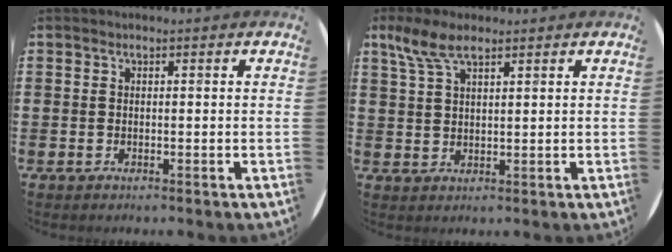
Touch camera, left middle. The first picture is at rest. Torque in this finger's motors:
{"motor_torque": [0.70, -0.64, 0.15, 0.09]}